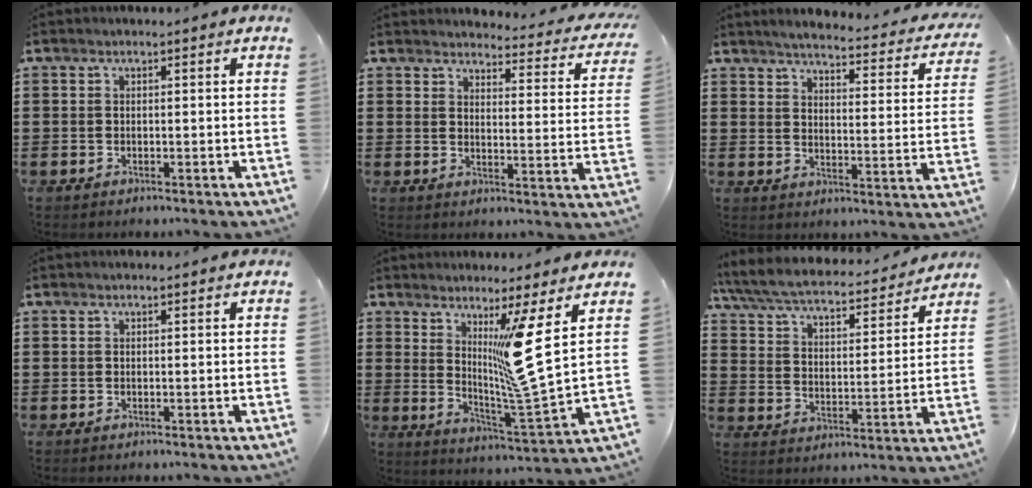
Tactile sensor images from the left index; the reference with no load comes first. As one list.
[{"total": 3.4, "force": [3.3, 0.4, 0.8], "torque": [-0.019, -0.031, 0.050]}, {"total": 3.8, "force": [3.5, -0.2, 1.4], "torque": [-0.046, -0.029, 0.053]}, {"total": 0.0}, {"total": 11.0, "force": [4.9, -0.5, 9.8], "torque": [-0.161, -0.045, 0.072]}, {"total": 5.8, "force": [5.3, 0.5, 2.3], "torque": [-0.069, -0.036, 0.085]}]